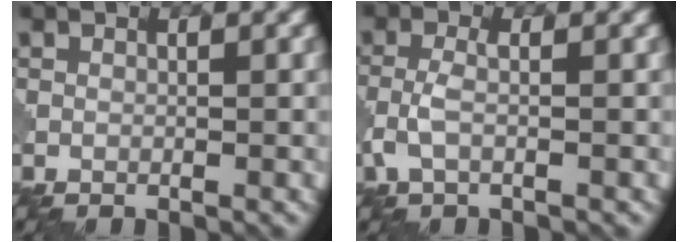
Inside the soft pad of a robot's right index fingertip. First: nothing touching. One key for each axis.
{"total": 2.4, "fx": -0.7, "fy": 0.8, "fz": 2.2, "tx": -0.055, "ty": 0.003, "tz": -0.020}